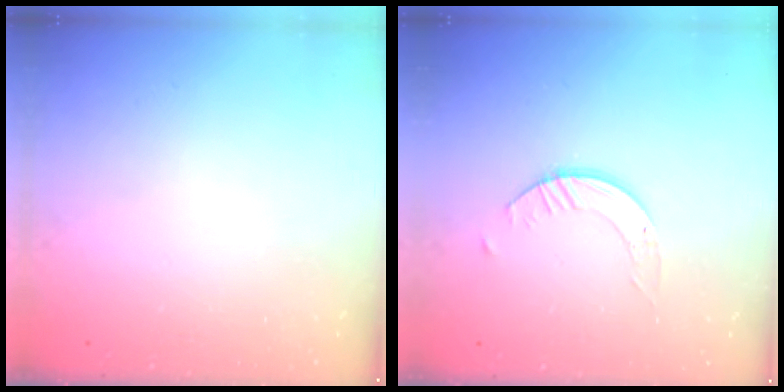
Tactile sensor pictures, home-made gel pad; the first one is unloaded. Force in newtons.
{"total": 2.6, "press": 2.5, "slide": 0.3}